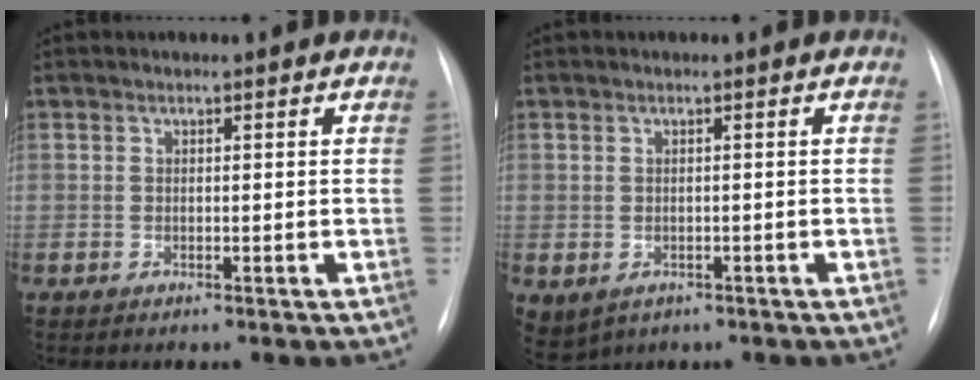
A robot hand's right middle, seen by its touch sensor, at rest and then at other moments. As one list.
[{"total": 6.4, "force": [-3.0, 5.0, 2.7], "torque": [-0.066, 0.002, -0.031]}]